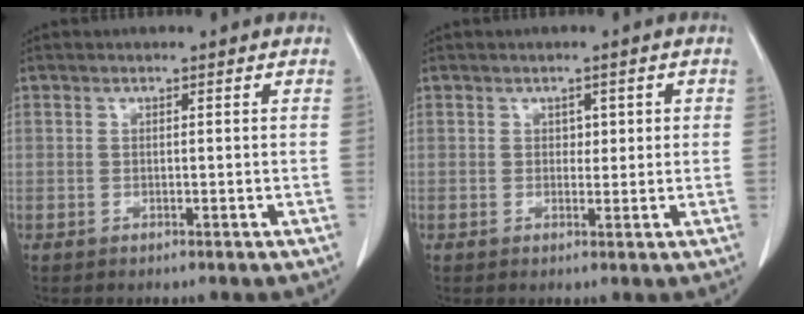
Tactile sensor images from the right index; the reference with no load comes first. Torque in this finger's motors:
{"motor_torque": [0.00, -0.04, 0.00, -0.01]}